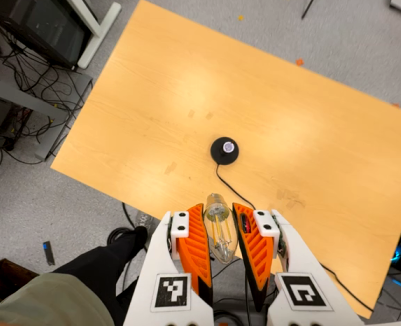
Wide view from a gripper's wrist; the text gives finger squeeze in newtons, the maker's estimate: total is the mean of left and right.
{"total": 19.6, "left": 21.0, "right": 18.3}